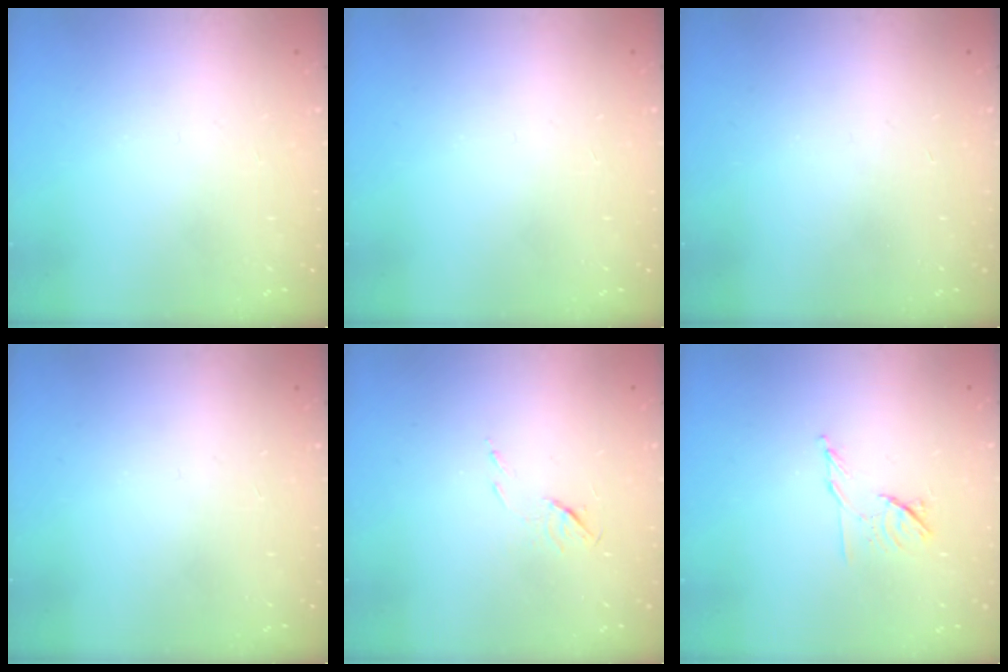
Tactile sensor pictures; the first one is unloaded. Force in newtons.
{"total": 0.0}
{"total": 0.0}
{"total": 0.0}
{"total": 5.1, "press": 5.0, "slide": 0.8}
{"total": 7.1, "press": 7.0, "slide": 1.2}